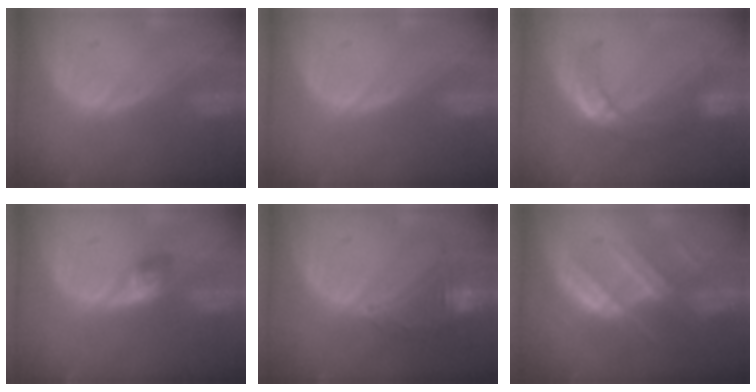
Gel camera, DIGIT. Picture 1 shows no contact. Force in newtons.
{"total": 0.0}
{"total": 7.8, "press": 6.5, "slide": 4.3}
{"total": 2.9, "press": 2.7, "slide": 1.0}
{"total": 8.1, "press": 6.9, "slide": 4.1}
{"total": 7.4, "press": 7.1, "slide": 2.1}